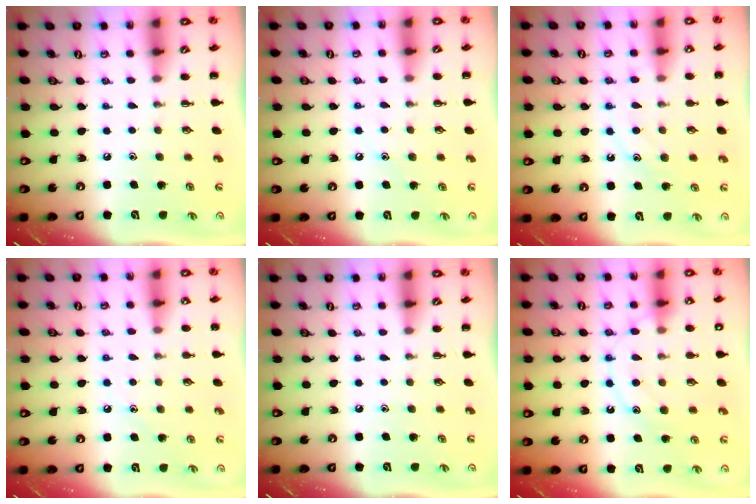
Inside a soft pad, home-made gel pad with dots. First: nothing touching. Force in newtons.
{"total": 7.3, "press": 7.1, "slide": 1.5}
{"total": 11.9, "press": 11.9, "slide": 0.8}
{"total": 7.9, "press": 7.6, "slide": 2.0}
{"total": 0.0}
{"total": 12.8, "press": 12.8, "slide": 0.7}